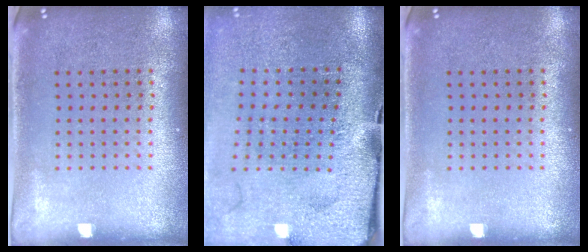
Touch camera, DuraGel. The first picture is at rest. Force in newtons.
{"total": 4.0, "press": 3.2, "slide": 2.4}
{"total": 0.0}